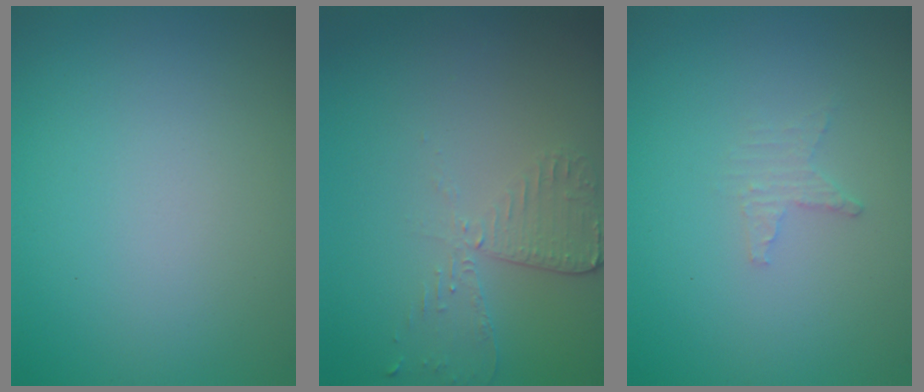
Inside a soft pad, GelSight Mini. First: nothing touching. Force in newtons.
{"total": 2.6, "press": 2.3, "slide": 1.1}
{"total": 1.2, "press": 1.2, "slide": 0.4}